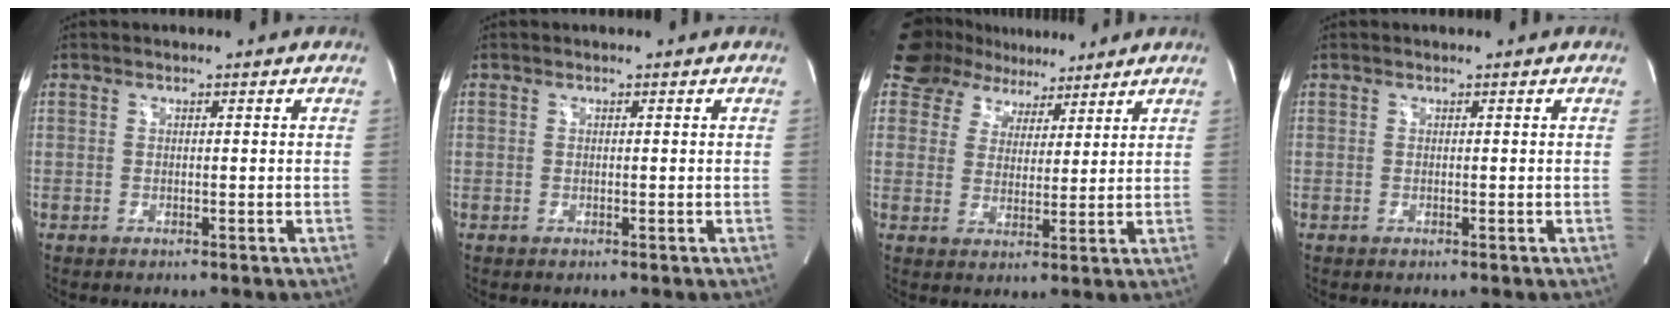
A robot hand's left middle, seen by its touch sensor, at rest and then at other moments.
{"total": 0.0}
{"total": 10.2, "force": [8.2, 5.4, 2.5], "torque": [-0.046, 0.026, 0.134]}
{"total": 0.0}